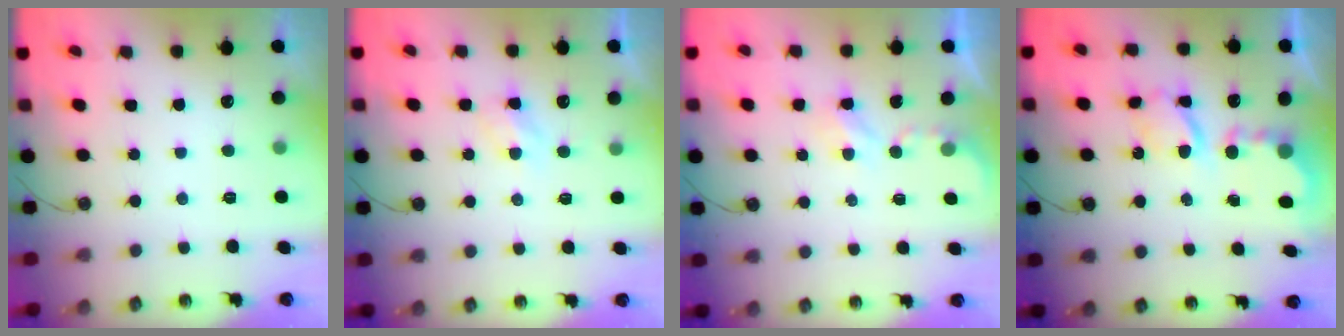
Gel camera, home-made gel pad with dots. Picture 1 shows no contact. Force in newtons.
{"total": 4.0, "press": 4.0, "slide": 0.5}
{"total": 2.7, "press": 2.7, "slide": 0.5}
{"total": 6.4, "press": 6.4, "slide": 0.3}